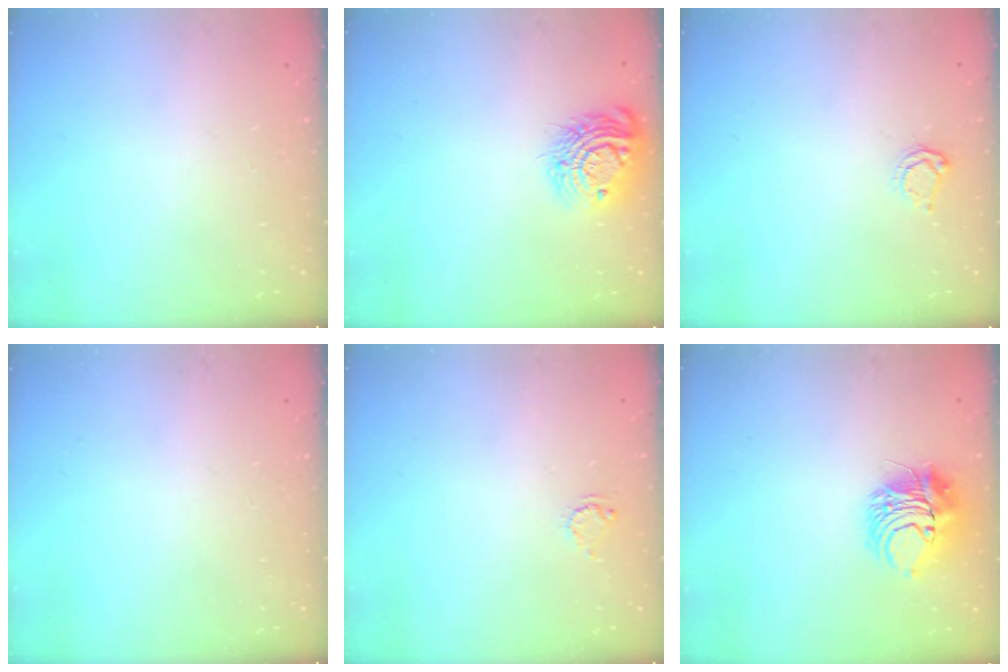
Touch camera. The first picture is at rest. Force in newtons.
{"total": 13.3, "press": 13.3, "slide": 0.9}
{"total": 3.5, "press": 3.5, "slide": 0.4}
{"total": 0.0}
{"total": 3.5, "press": 3.5, "slide": 0.2}
{"total": 9.0, "press": 8.9, "slide": 0.9}